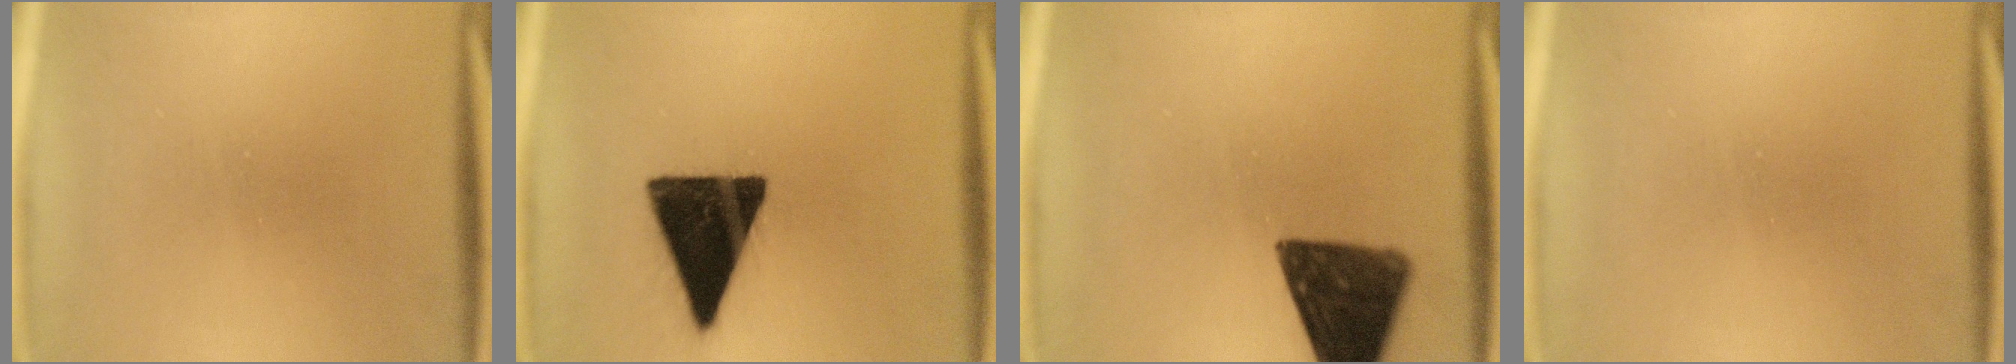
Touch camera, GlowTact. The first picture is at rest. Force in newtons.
{"total": 16.6}
{"total": 13.1}
{"total": 0.0}